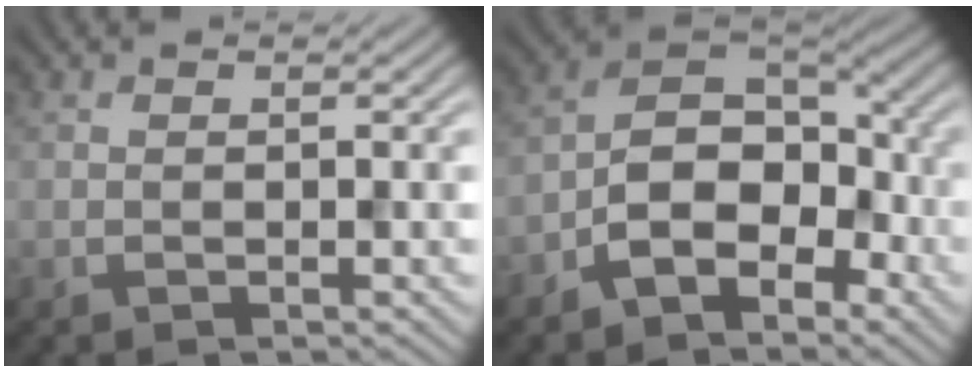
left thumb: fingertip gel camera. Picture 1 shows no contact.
{"total": 8.3, "force": [-3.7, 5.1, 5.4], "torque": [-0.086, 0.006, -0.081]}